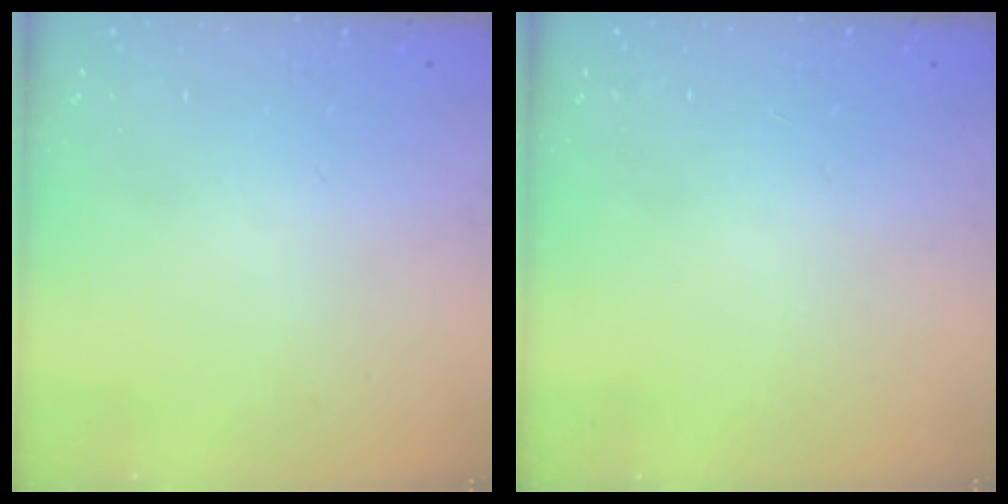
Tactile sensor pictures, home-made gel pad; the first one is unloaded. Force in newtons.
{"total": 0.0}